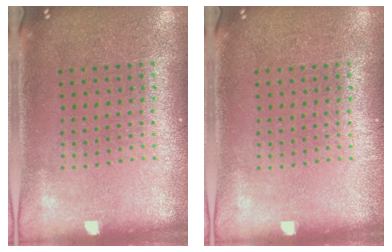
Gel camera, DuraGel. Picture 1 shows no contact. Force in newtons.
{"total": 0.0}